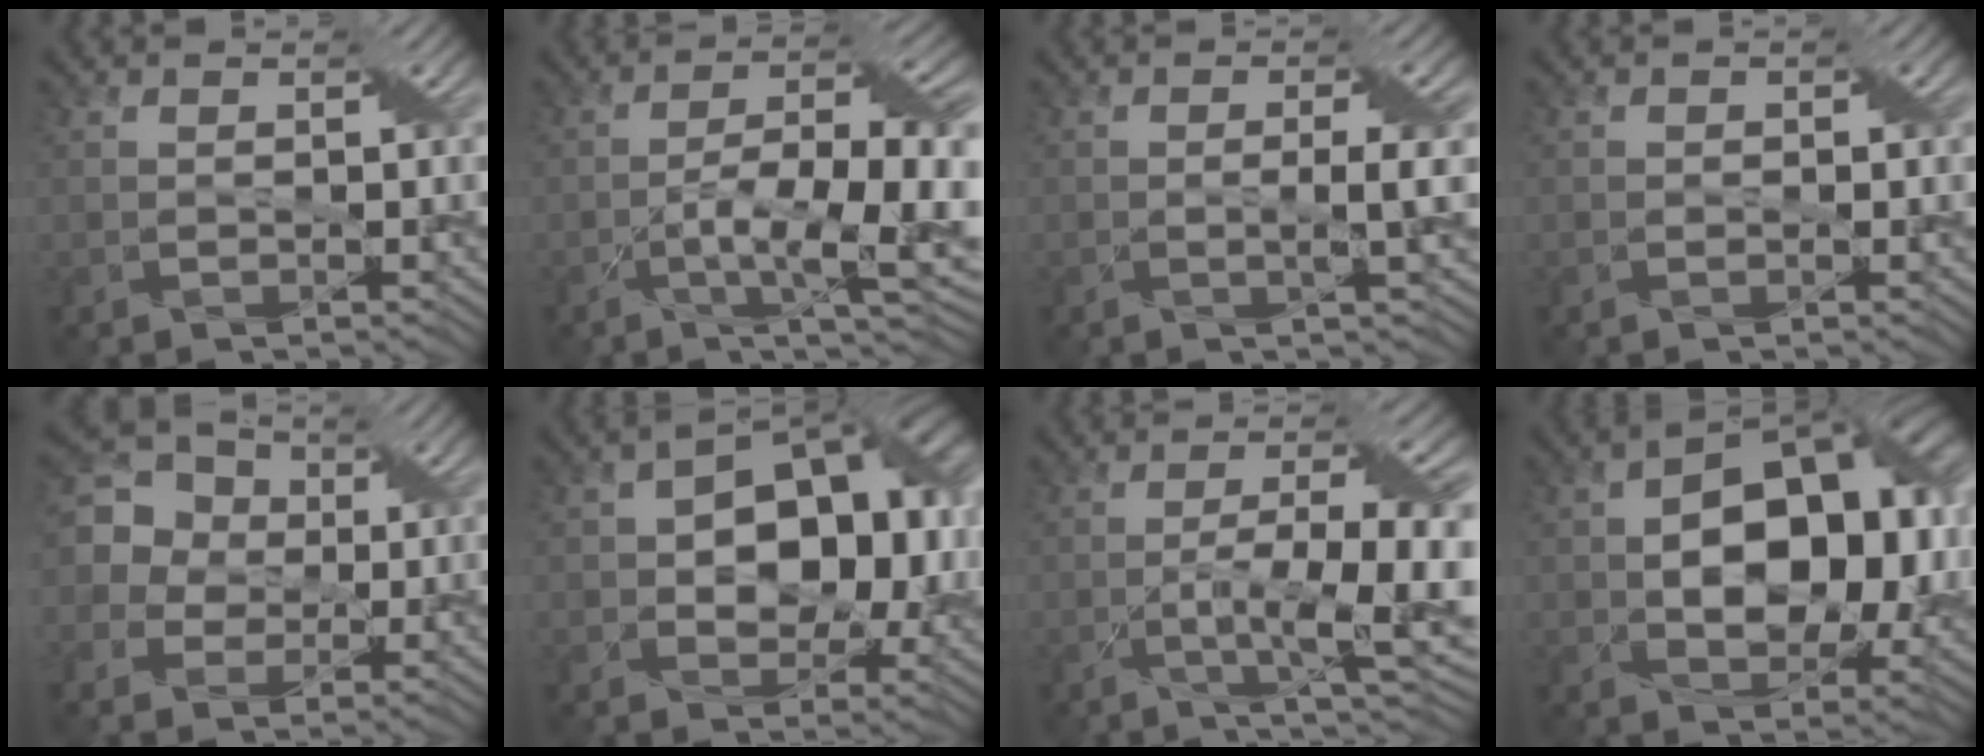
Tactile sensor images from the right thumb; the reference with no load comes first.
{"total": 13.0, "force": [-4.3, 3.8, 11.7], "torque": [-0.187, -0.003, -0.060]}
{"total": 3.3, "force": [-0.3, 0.6, 3.3], "torque": [-0.059, 0.003, -0.005]}
{"total": 1.1, "force": [-0.1, 0.7, 0.8], "torque": [-0.008, -0.002, -0.002]}
{"total": 11.2, "force": [1.3, 10.2, 4.5], "torque": [-0.156, 0.037, -0.005]}
{"total": 13.6, "force": [1.3, 8.9, 10.1], "torque": [-0.126, 0.012, 0.023]}
{"total": 11.6, "force": [-3.3, 3.0, 10.7], "torque": [-0.172, -0.002, -0.044]}
{"total": 15.0, "force": [0.9, 9.4, 11.6], "torque": [-0.153, 0.010, 0.020]}